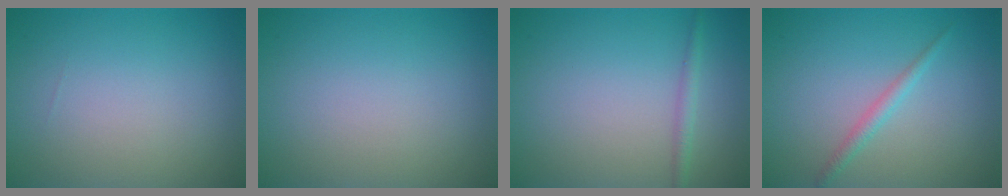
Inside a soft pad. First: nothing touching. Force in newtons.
{"total": 0.0}
{"total": 1.3, "press": 1.3, "slide": 0.0}
{"total": 1.3, "press": 1.3, "slide": 0.0}